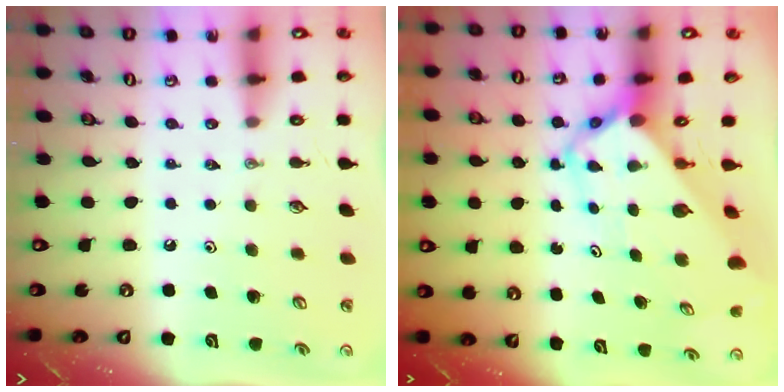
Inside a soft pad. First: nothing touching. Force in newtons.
{"total": 5.1, "press": 5.1, "slide": 0.4}